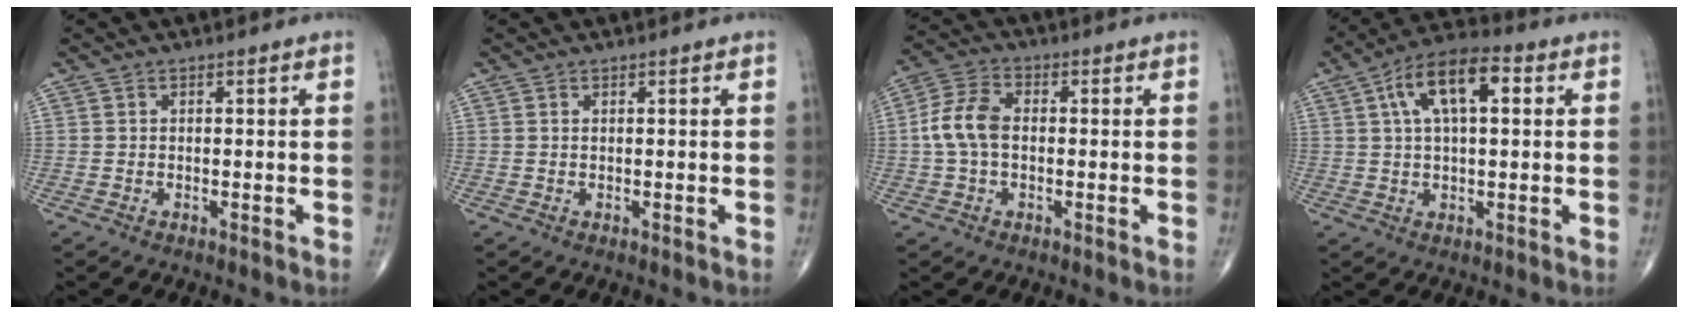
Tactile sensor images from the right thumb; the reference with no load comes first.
{"total": 0.0}
{"total": 7.8, "force": [-0.1, 4.9, 6.0], "torque": [-0.128, 0.021, -0.010]}
{"total": 11.8, "force": [3.4, 5.2, 10.0], "torque": [-0.174, 0.023, 0.052]}